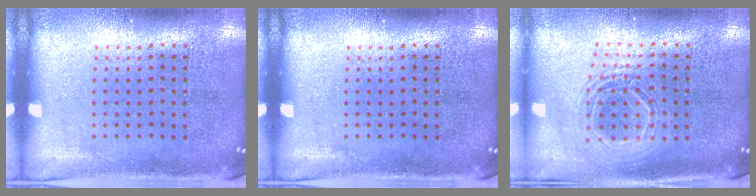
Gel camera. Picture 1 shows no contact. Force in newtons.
{"total": 0.0}
{"total": 1.6, "press": 1.4, "slide": 0.8}